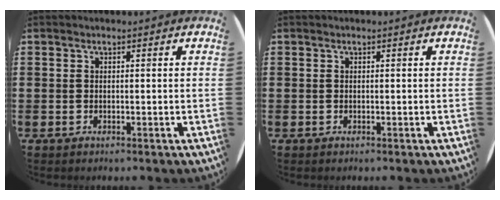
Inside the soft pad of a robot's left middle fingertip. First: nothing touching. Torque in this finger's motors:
{"motor_torque": [-0.07, 0.04, -0.01, -0.01]}